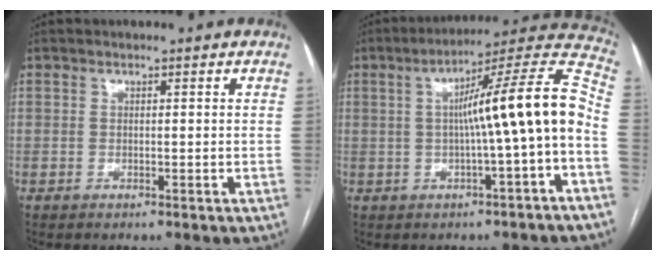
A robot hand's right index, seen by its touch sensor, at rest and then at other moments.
{"total": 14.4, "force": [-1.5, -0.4, 14.3], "torque": [-0.201, 0.037, -0.025]}